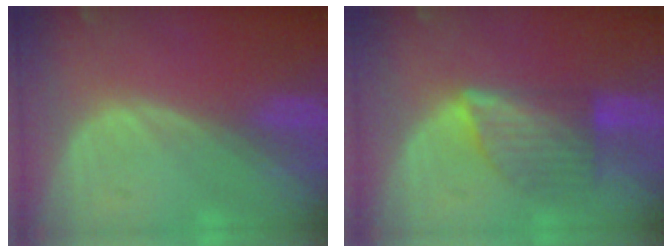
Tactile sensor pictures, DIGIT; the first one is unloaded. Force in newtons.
{"total": 6.5, "press": 6.5, "slide": 0.9}